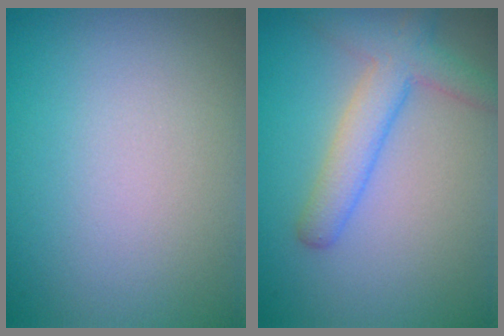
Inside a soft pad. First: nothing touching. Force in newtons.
{"total": 3.8, "press": 3.8, "slide": 0.2}